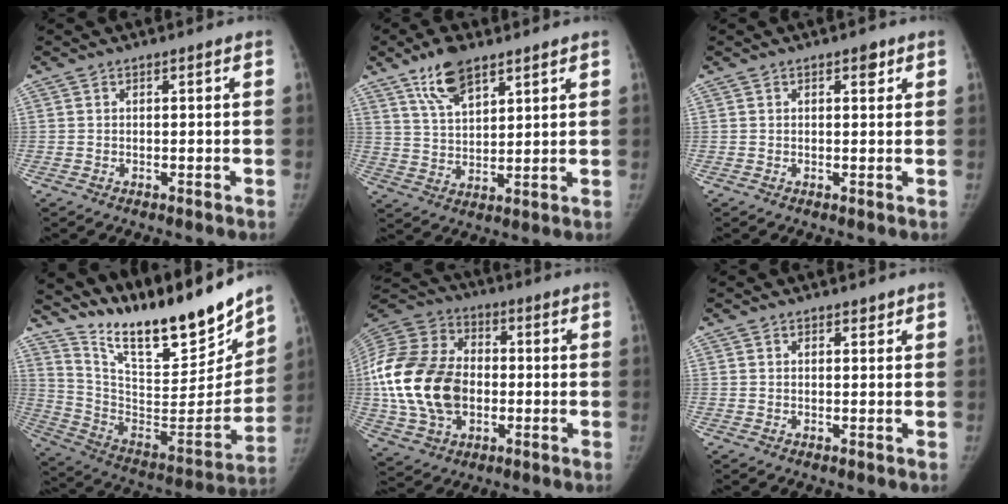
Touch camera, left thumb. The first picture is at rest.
{"total": 9.1, "force": [6.1, 3.9, 5.5], "torque": [-0.088, -0.029, 0.118]}
{"total": 1.8, "force": [1.1, 1.0, 1.1], "torque": [-0.004, -0.003, 0.013]}
{"total": 25.8, "force": [21.4, 5.4, 13.4], "torque": [-0.184, -0.116, 0.354]}
{"total": 23.3, "force": [-1.8, 16.5, 16.4], "torque": [-0.339, 0.015, -0.028]}
{"total": 1.0, "force": [0.8, 0.5, 0.1], "torque": [0.004, -0.006, 0.010]}